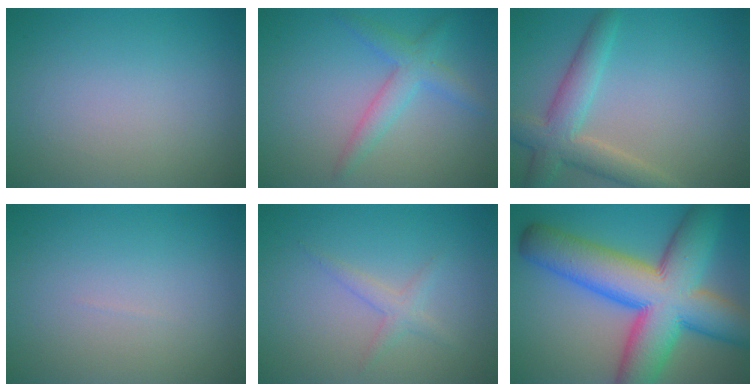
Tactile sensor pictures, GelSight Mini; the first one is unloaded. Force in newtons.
{"total": 2.1, "press": 2.1, "slide": 0.1}
{"total": 4.7, "press": 4.7, "slide": 0.4}
{"total": 0.0}
{"total": 1.6, "press": 1.6, "slide": 0.1}
{"total": 14.8, "press": 14.8, "slide": 0.5}